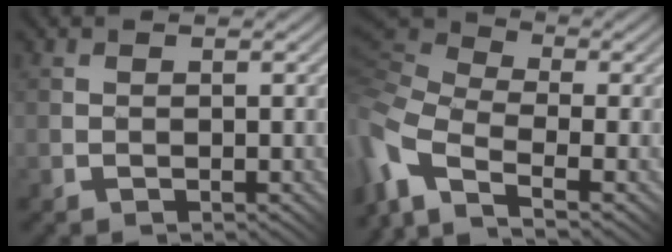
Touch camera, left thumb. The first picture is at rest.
{"total": 9.9, "force": [-4.7, 4.6, 7.5], "torque": [-0.202, -0.013, -0.085]}